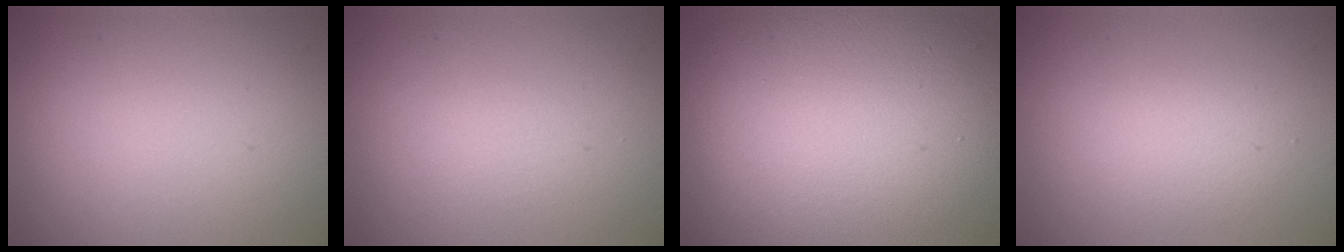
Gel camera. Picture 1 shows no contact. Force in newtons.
{"total": 0.7, "press": 0.7, "slide": 0.1}
{"total": 17.6, "press": 17.6, "slide": 1.0}
{"total": 2.2, "press": 2.2, "slide": 0.1}